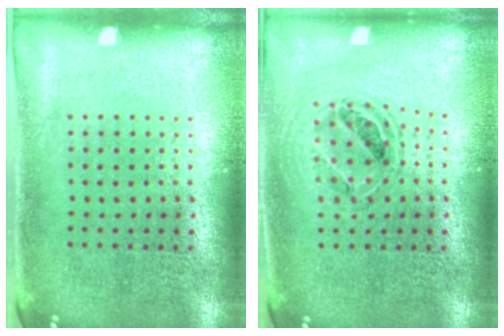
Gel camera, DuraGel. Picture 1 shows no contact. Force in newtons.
{"total": 0.8, "press": 0.8, "slide": 0.2}